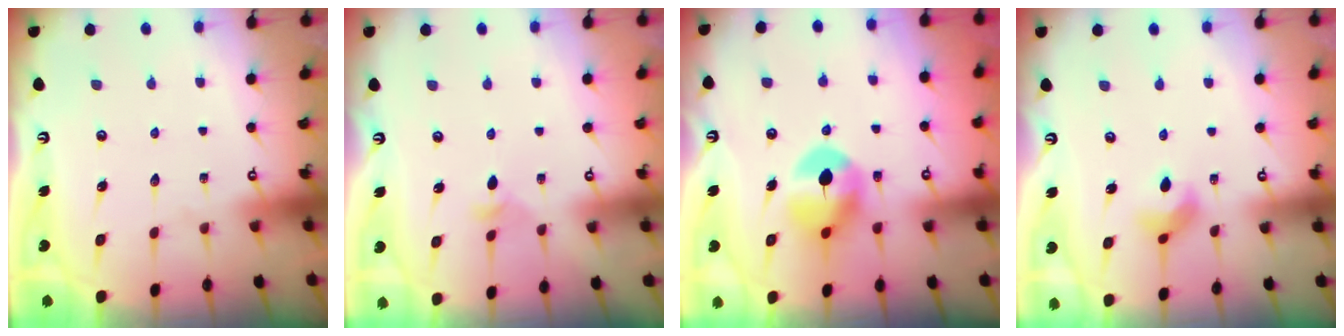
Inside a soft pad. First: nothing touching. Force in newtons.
{"total": 3.1, "press": 3.1, "slide": 0.5}
{"total": 8.4, "press": 8.4, "slide": 0.3}
{"total": 7.0, "press": 7.0, "slide": 0.5}